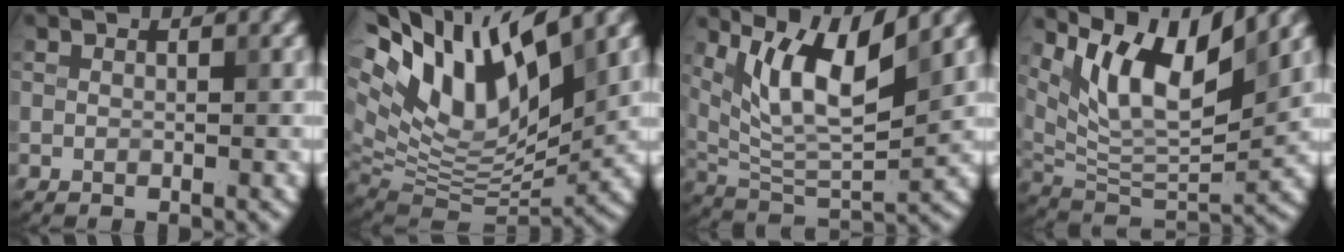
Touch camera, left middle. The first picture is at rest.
{"total": 14.0, "force": [6.2, 5.9, 11.1], "torque": [-0.213, 0.014, 0.113]}
{"total": 7.9, "force": [3.7, 2.5, 6.5], "torque": [-0.126, -0.014, 0.073]}
{"total": 9.3, "force": [5.0, 3.1, 7.1], "torque": [-0.126, -0.010, 0.097]}